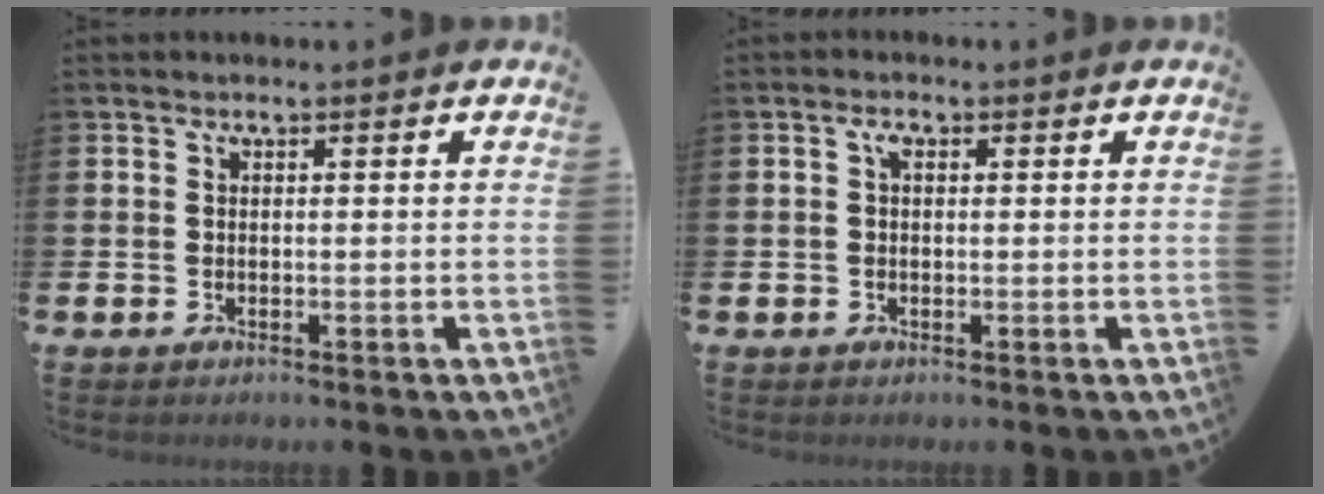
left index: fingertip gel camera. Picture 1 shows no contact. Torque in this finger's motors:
{"motor_torque": [0.05, -0.05, 0.00, 0.02]}